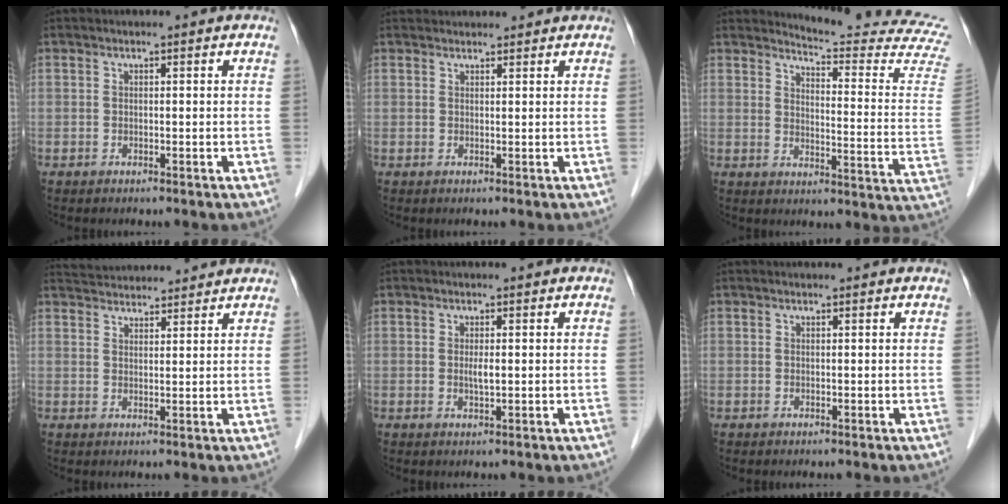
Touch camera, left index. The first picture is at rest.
{"total": 4.7, "force": [4.6, 0.8, 0.7], "torque": [-0.007, 0.036, 0.060]}
{"total": 17.1, "force": [16.8, -1.8, 2.6], "torque": [-0.035, -0.158, 0.177]}
{"total": 9.0, "force": [8.8, 0.9, 1.9], "torque": [-0.036, 0.033, 0.129]}
{"total": 1.4, "force": [0.1, 0.2, 1.4], "torque": [-0.030, -0.002, 0.004]}
{"total": 1.3, "force": [1.3, 0.1, 0.3], "torque": [-0.013, 0.008, 0.013]}